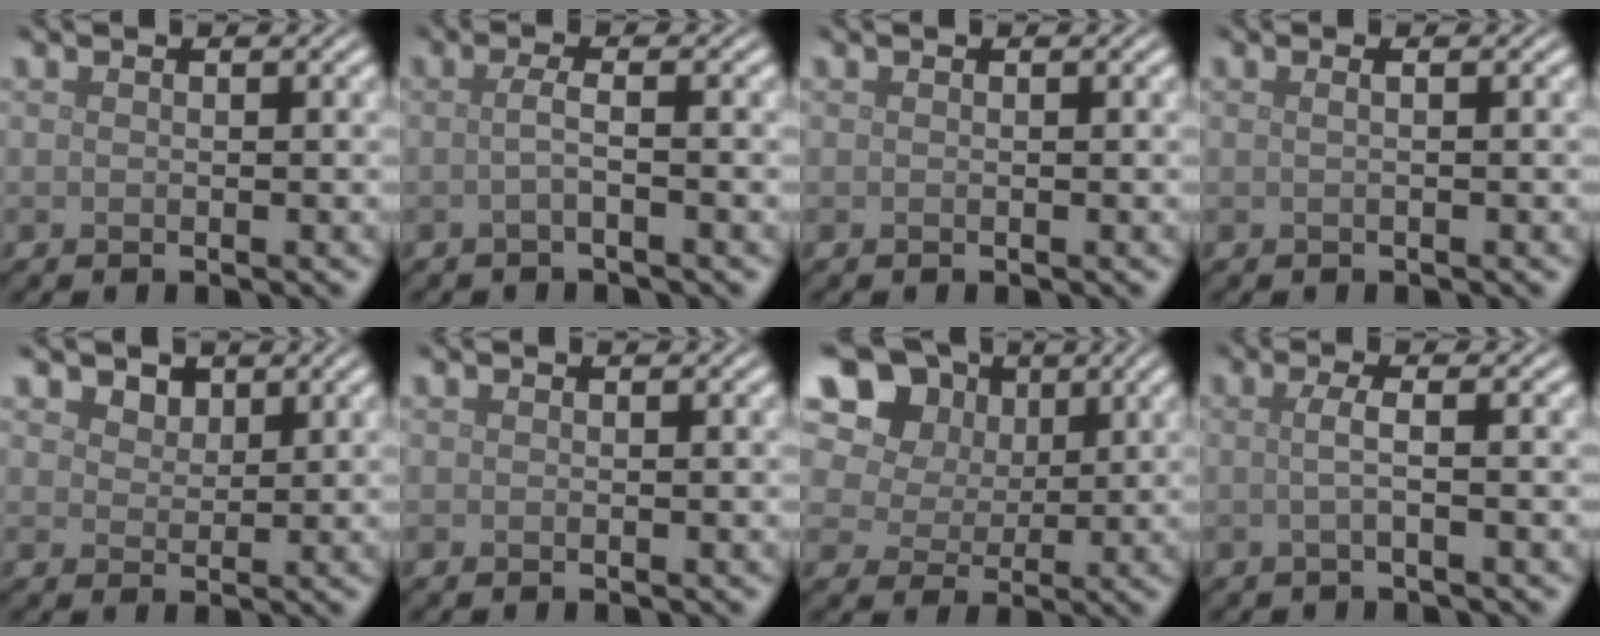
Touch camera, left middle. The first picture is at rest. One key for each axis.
{"total": 1.6, "fx": -0.2, "fy": 0.5, "fz": 1.6, "tx": -0.026, "ty": -0.001, "tz": -0.010}
{"total": 0.0}
{"total": 1.1, "fx": 0.3, "fy": 0.5, "fz": 0.9, "tx": -0.009, "ty": -0.001, "tz": -0.007}
{"total": 1.8, "fx": 1.4, "fy": 1.0, "fz": 0.5, "tx": -0.015, "ty": -0.014, "tz": 0.030}
{"total": 0.0}
{"total": 14.3, "fx": 6.5, "fy": 11.1, "fz": 6.2, "tx": -0.158, "ty": 0.035, "tz": 0.126}
{"total": 1.9, "fx": 0.0, "fy": 0.6, "fz": 1.8, "tx": -0.030, "ty": 0.002, "tz": -0.005}